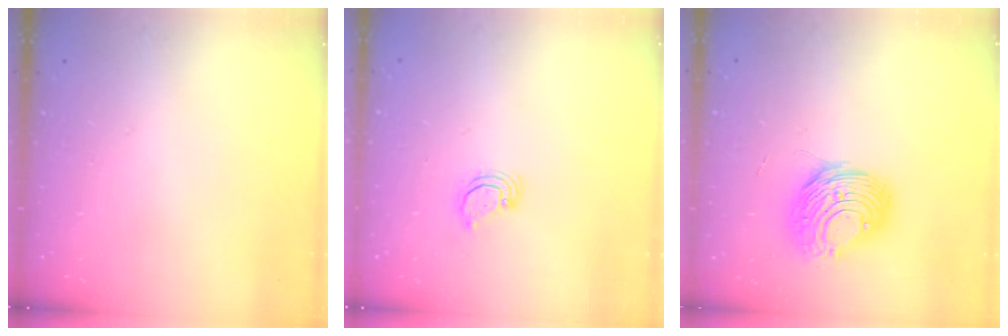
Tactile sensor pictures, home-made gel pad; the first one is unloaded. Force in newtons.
{"total": 2.9, "press": 2.9, "slide": 0.3}
{"total": 10.5, "press": 10.5, "slide": 1.3}